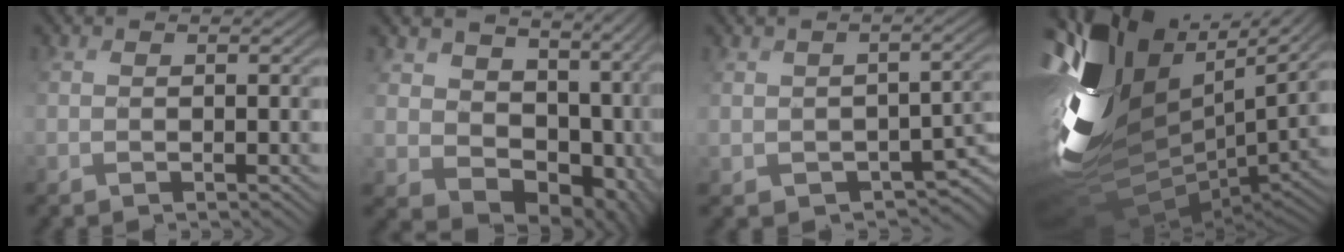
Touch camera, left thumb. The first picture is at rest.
{"total": 10.3, "force": [1.4, 8.3, 5.9], "torque": [-0.111, -0.035, 0.048]}
{"total": 3.4, "force": [-1.8, 2.4, 1.5], "torque": [-0.026, -0.014, -0.017]}
{"total": 14.9, "force": [4.4, 10.4, 9.7], "torque": [-0.263, -0.015, 0.098]}